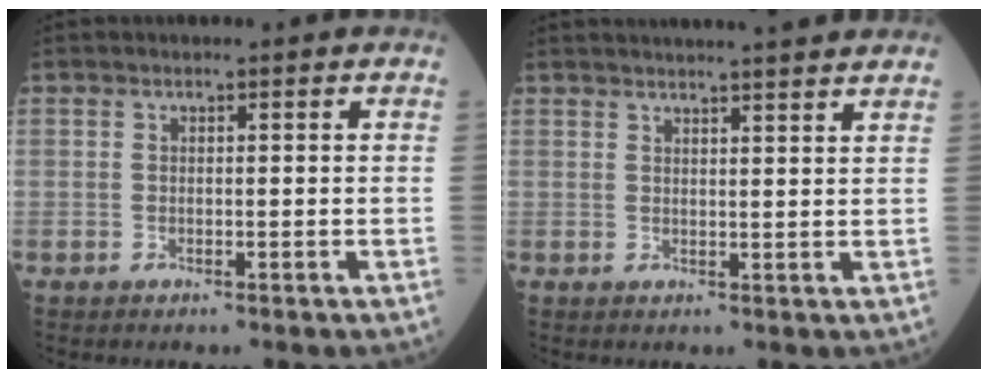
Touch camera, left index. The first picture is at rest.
{"total": 10.7, "force": [9.8, -0.2, 4.3], "torque": [-0.063, 0.017, 0.113]}